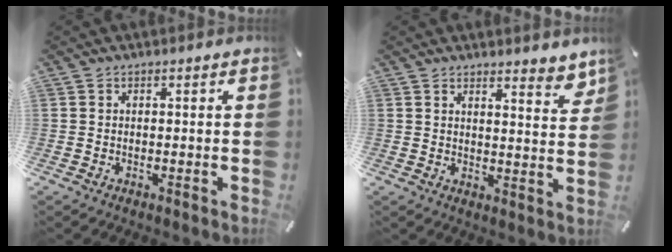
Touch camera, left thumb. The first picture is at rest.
{"total": 5.0, "force": [4.3, 1.2, 2.2], "torque": [-0.023, -0.037, 0.072]}